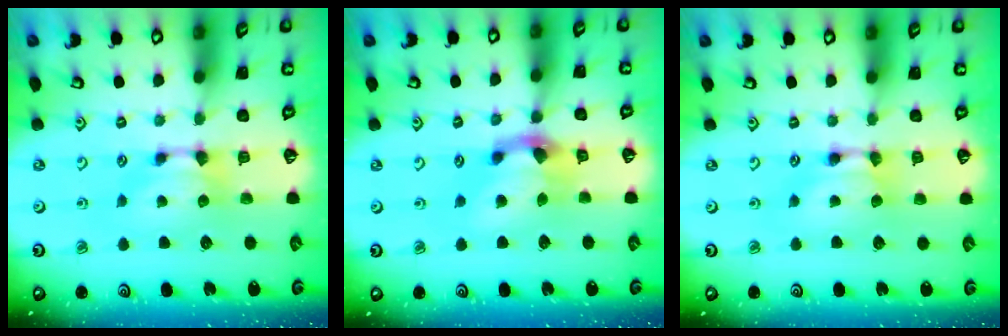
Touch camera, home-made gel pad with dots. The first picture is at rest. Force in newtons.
{"total": 4.0, "press": 3.5, "slide": 2.1}
{"total": 1.8, "press": 1.8, "slide": 0.1}